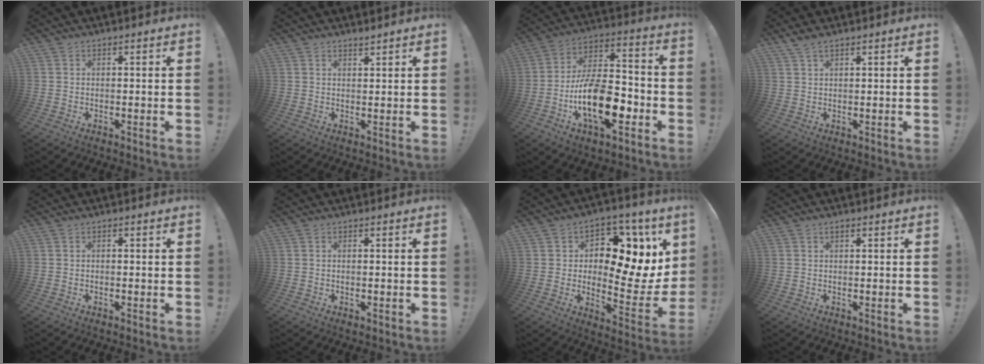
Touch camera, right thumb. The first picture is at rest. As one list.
[{"total": 1.3, "force": [1.3, 0.1, 0.4], "torque": [0.001, -0.009, 0.022]}, {"total": 19.5, "force": [-7.0, 9.8, 15.3], "torque": [-0.280, 0.030, -0.110]}, {"total": 2.8, "force": [2.1, 0.6, 1.7], "torque": [-0.043, -0.002, 0.040]}, {"total": 0.0}, {"total": 0.6, "force": [0.4, 0.2, 0.4], "torque": [-0.005, 0.000, 0.007]}, {"total": 11.6, "force": [3.2, 7.1, 8.6], "torque": [-0.103, -0.038, 0.047]}, {"total": 0.8, "force": [0.5, 0.4, 0.5], "torque": [-0.010, 0.001, 0.010]}]